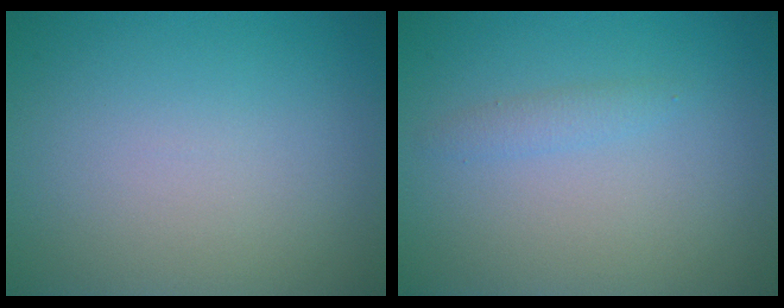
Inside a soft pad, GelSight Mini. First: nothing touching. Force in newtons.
{"total": 1.0, "press": 1.0, "slide": 0.0}